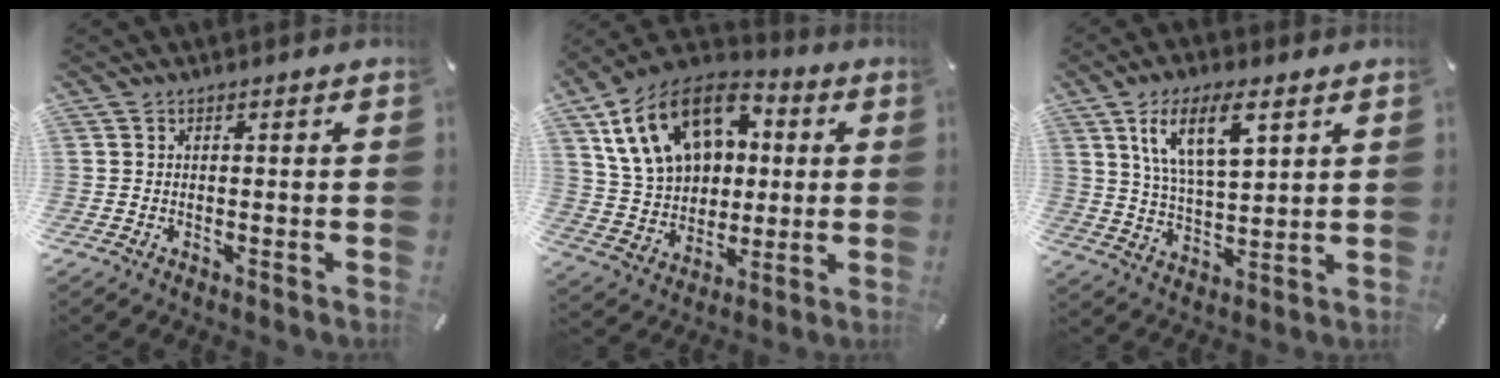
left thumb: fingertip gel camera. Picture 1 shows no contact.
{"total": 19.7, "force": [6.7, 14.5, 11.4], "torque": [-0.232, -0.016, 0.126]}
{"total": 12.6, "force": [6.6, 5.2, 9.4], "torque": [-0.186, -0.008, 0.116]}